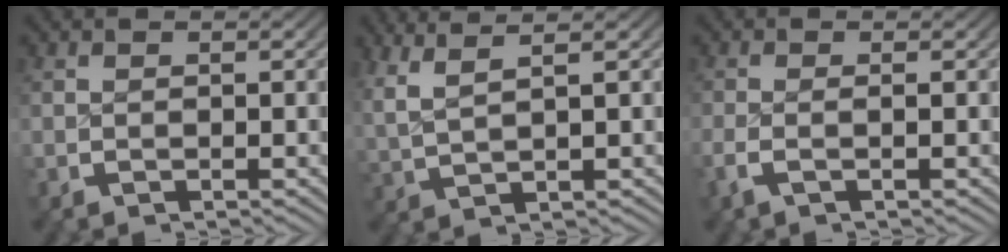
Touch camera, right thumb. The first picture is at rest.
{"total": 4.6, "force": [2.8, 1.5, 3.4], "torque": [-0.069, 0.003, 0.057]}
{"total": 1.6, "force": [-0.7, 0.6, 1.3], "torque": [-0.040, -0.005, -0.015]}